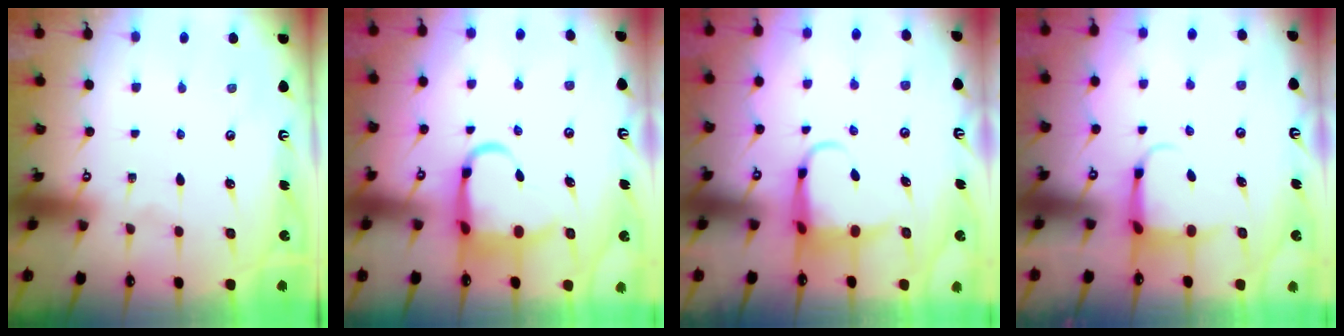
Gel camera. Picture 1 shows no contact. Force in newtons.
{"total": 9.8, "press": 9.6, "slide": 2.1}
{"total": 6.1, "press": 6.0, "slide": 0.9}
{"total": 4.2, "press": 4.1, "slide": 0.6}